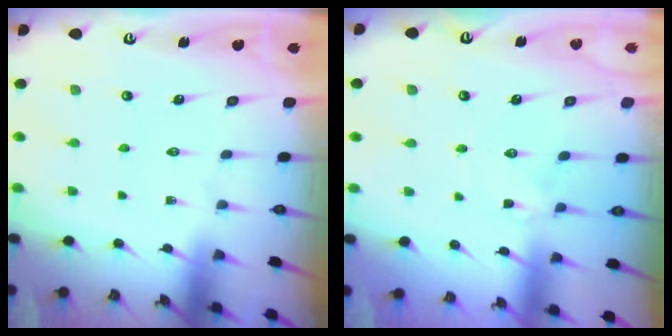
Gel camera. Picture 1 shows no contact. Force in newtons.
{"total": 1.5, "press": 1.4, "slide": 0.2}